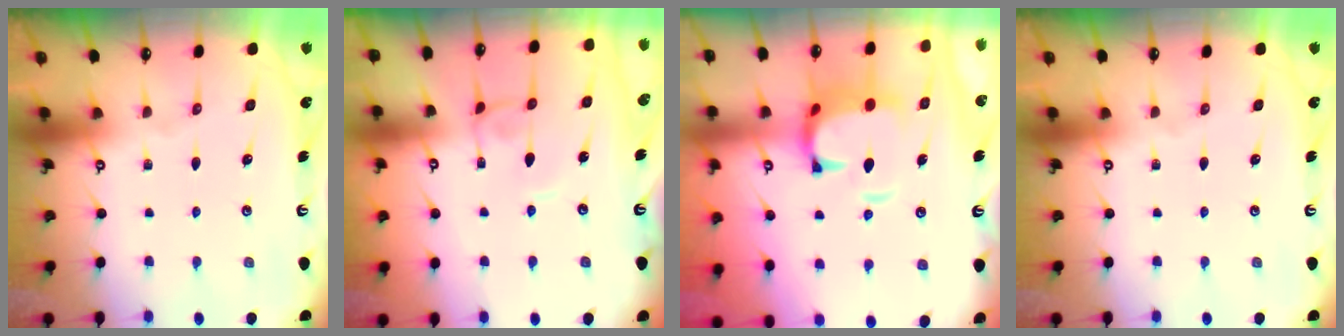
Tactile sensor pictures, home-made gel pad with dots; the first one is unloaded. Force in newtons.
{"total": 1.4, "press": 1.4, "slide": 0.2}
{"total": 4.7, "press": 4.4, "slide": 1.6}
{"total": 0.0}